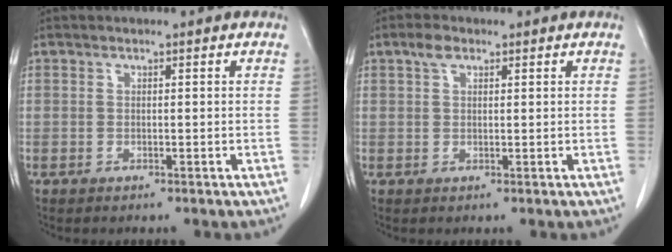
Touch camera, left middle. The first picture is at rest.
{"total": 2.0, "force": [1.2, 1.0, 1.3], "torque": [-0.028, 0.009, 0.023]}